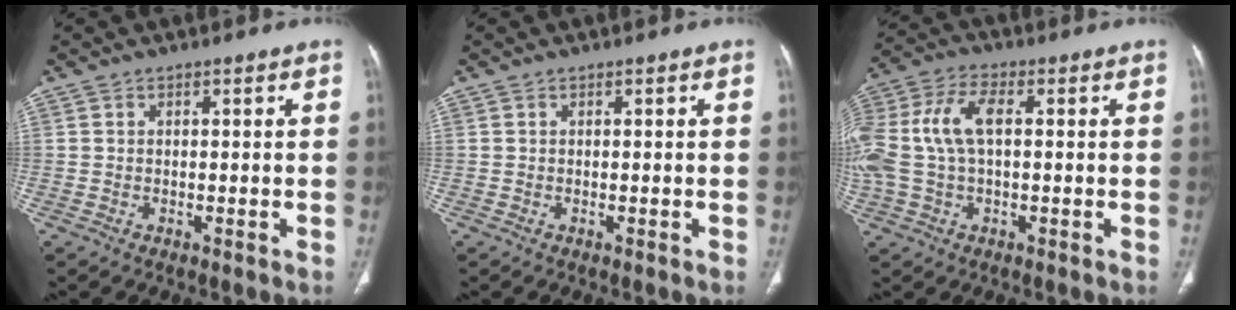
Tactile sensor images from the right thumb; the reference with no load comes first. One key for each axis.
{"total": 0.0}
{"total": 14.2, "fx": 1.4, "fy": 7.7, "fz": 11.8, "tx": -0.280, "ty": 0.031, "tz": 0.028}